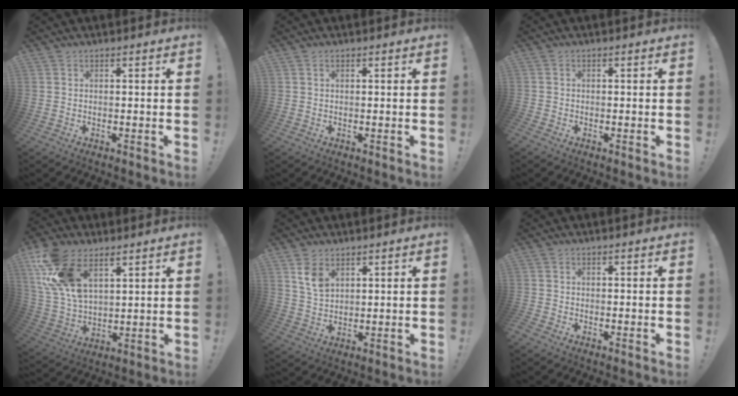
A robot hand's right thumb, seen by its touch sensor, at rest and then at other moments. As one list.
[{"total": 0.7, "force": [0.3, 0.4, 0.4], "torque": [-0.010, 0.003, 0.007]}, {"total": 0.8, "force": [-0.6, 0.6, 0.0], "torque": [-0.003, 0.004, -0.010]}, {"total": 16.5, "force": [9.1, 9.3, 10.1], "torque": [-0.223, -0.040, 0.175]}, {"total": 6.7, "force": [3.6, 4.2, 3.8], "torque": [-0.055, -0.018, 0.068]}, {"total": 1.0, "force": [-0.7, 0.7, 0.1], "torque": [-0.005, 0.004, -0.012]}]